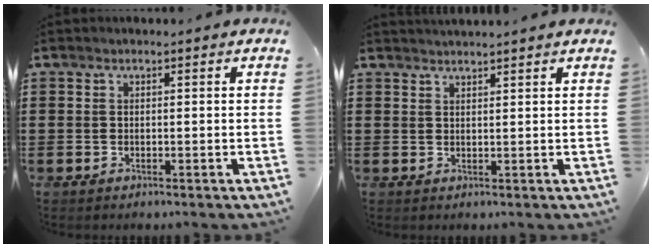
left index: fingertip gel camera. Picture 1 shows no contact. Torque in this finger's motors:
{"motor_torque": [2.14, 0.00, 0.06, 0.01]}